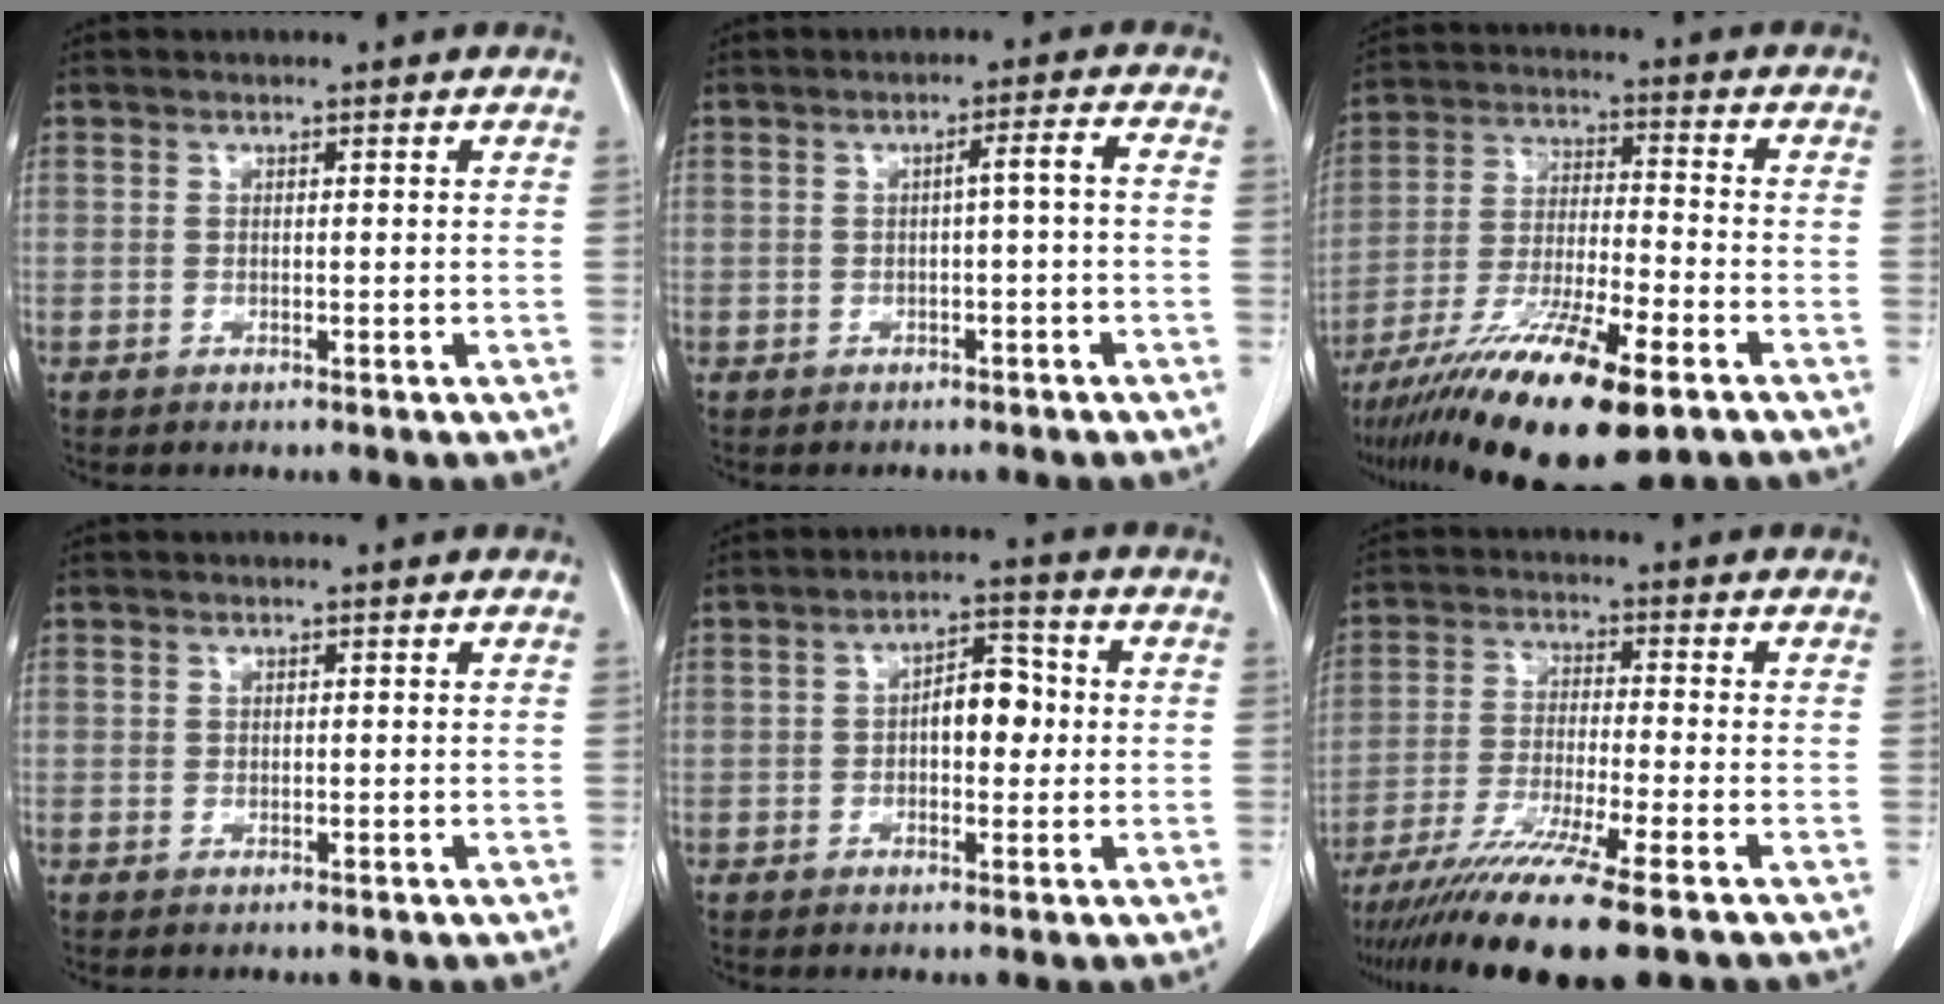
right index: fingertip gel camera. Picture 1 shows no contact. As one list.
[{"total": 2.4, "force": [-0.5, -0.1, 2.3], "torque": [-0.034, 0.006, -0.008]}, {"total": 17.1, "force": [-10.9, 2.3, 13.0], "torque": [-0.236, -0.040, -0.195]}, {"total": 0.0}, {"total": 5.7, "force": [0.2, 2.7, 5.0], "torque": [-0.074, 0.021, 0.003]}, {"total": 12.8, "force": [-9.4, -0.7, 8.7], "torque": [-0.156, -0.036, -0.158]}]